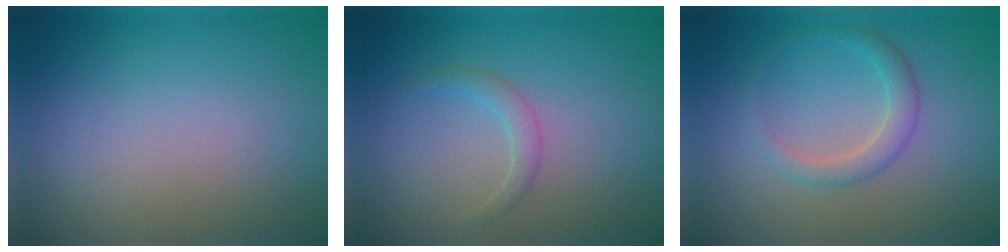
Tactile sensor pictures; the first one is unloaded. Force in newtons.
{"total": 1.3, "press": 1.3, "slide": 0.2}
{"total": 2.1, "press": 2.1, "slide": 0.1}